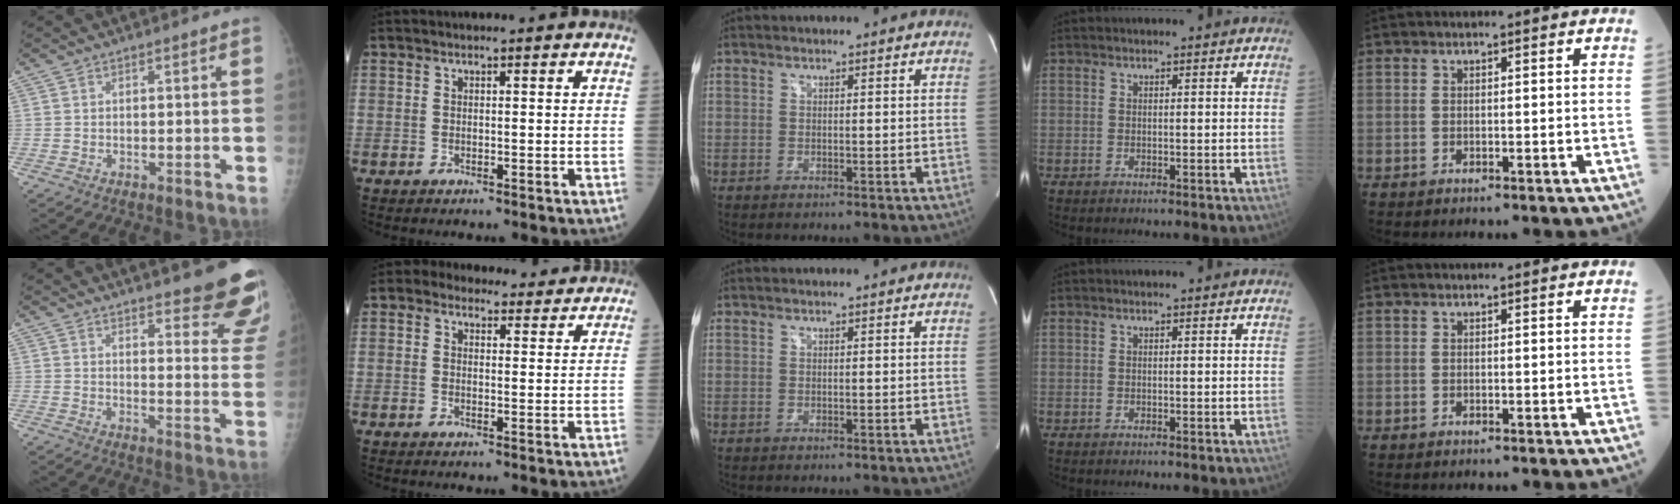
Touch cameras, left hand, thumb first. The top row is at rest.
{"thumb": {"total": 17.9, "force": [14.8, 4.1, 9.2], "torque": [-0.083, -0.103, 0.164]}, "index": {"total": 6.5, "force": [5.8, 2.9, 0.9], "torque": [0.000, 0.014, 0.062]}}